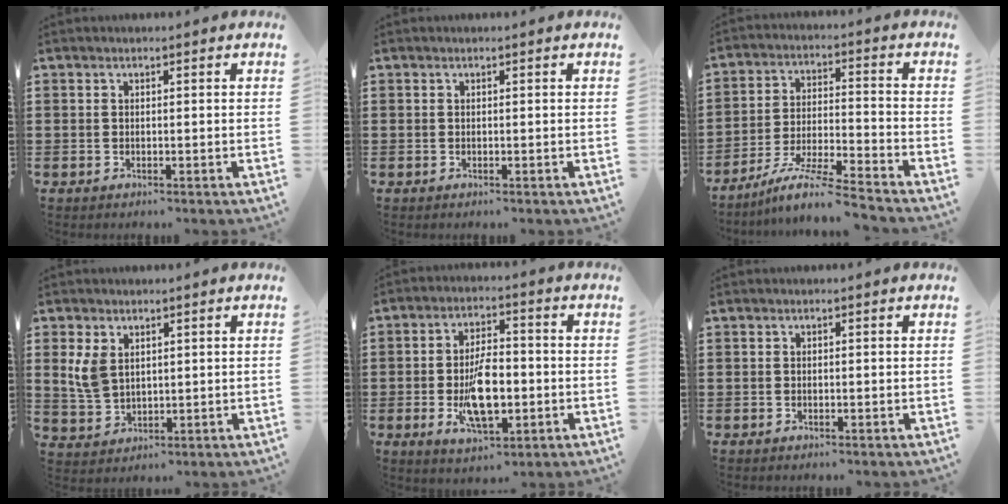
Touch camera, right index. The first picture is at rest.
{"total": 0.0}
{"total": 8.3, "force": [-7.2, -0.2, 3.9], "torque": [-0.084, -0.005, -0.145]}
{"total": 4.5, "force": [1.7, 3.0, 2.9], "torque": [-0.081, 0.004, 0.028]}
{"total": 9.7, "force": [-2.1, 4.2, 8.5], "torque": [-0.161, -0.009, -0.034]}
{"total": 0.0}